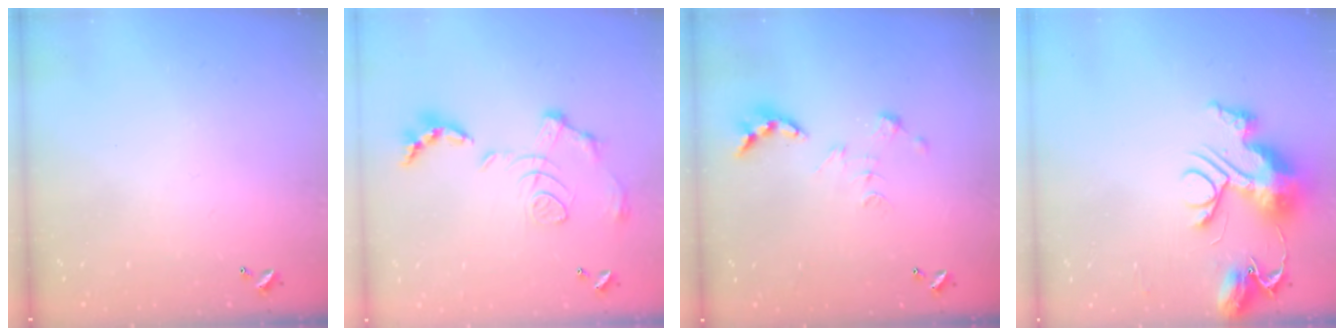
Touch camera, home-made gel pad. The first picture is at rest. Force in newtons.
{"total": 1.5, "press": 0.8, "slide": 1.3}
{"total": 3.3, "press": 3.3, "slide": 0.4}
{"total": 12.5, "press": 12.4, "slide": 1.2}